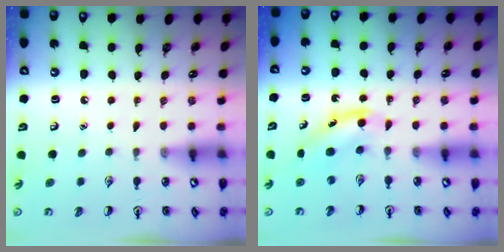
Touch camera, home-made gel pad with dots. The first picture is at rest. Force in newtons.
{"total": 4.6, "press": 4.5, "slide": 1.0}